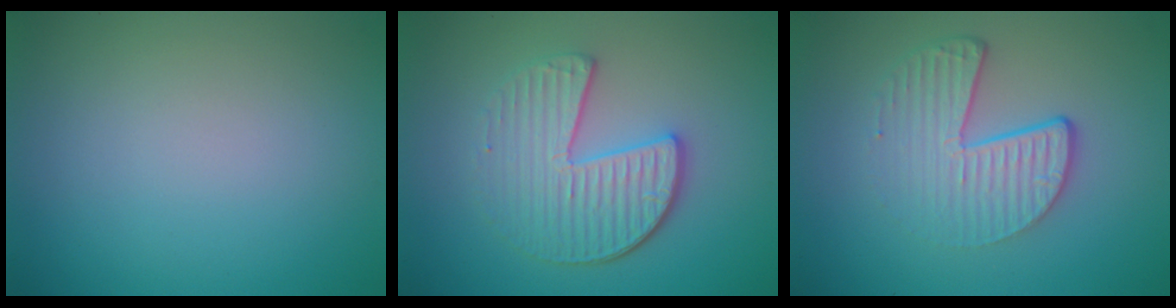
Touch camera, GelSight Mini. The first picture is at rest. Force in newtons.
{"total": 4.6, "press": 3.8, "slide": 2.5}
{"total": 4.7, "press": 3.0, "slide": 3.6}